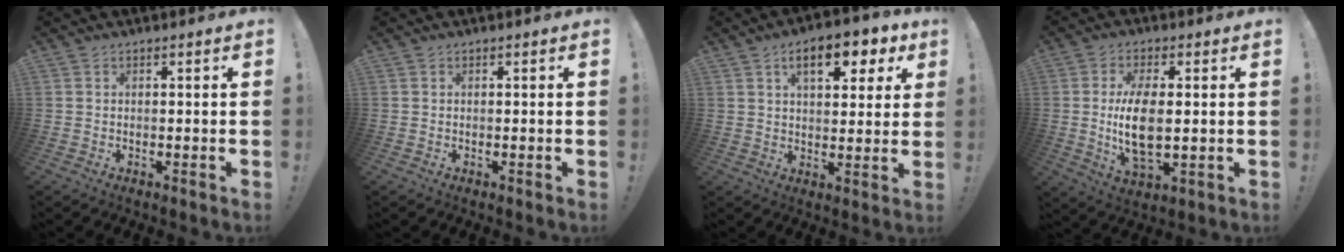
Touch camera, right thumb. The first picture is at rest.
{"total": 0.0}
{"total": 11.4, "force": [5.1, 5.4, 8.7], "torque": [-0.116, -0.016, 0.083]}
{"total": 11.5, "force": [0.2, 5.4, 10.2], "torque": [-0.206, -0.016, -0.001]}